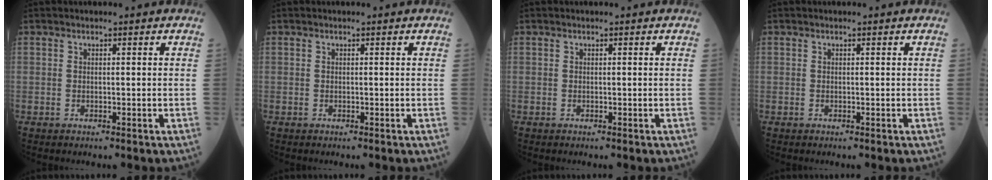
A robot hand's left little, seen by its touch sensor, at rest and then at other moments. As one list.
[{"total": 0.0}, {"total": 0.0}, {"total": 0.0}]